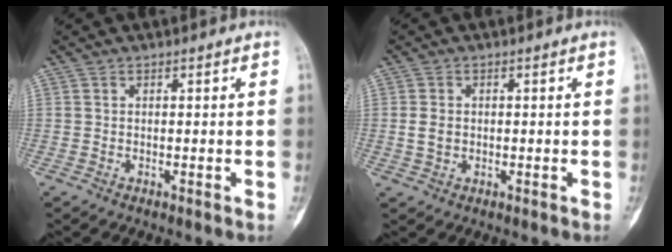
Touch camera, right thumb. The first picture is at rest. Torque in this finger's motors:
{"motor_torque": [0.18, 0.07, 0.26, -0.03, 0.07]}